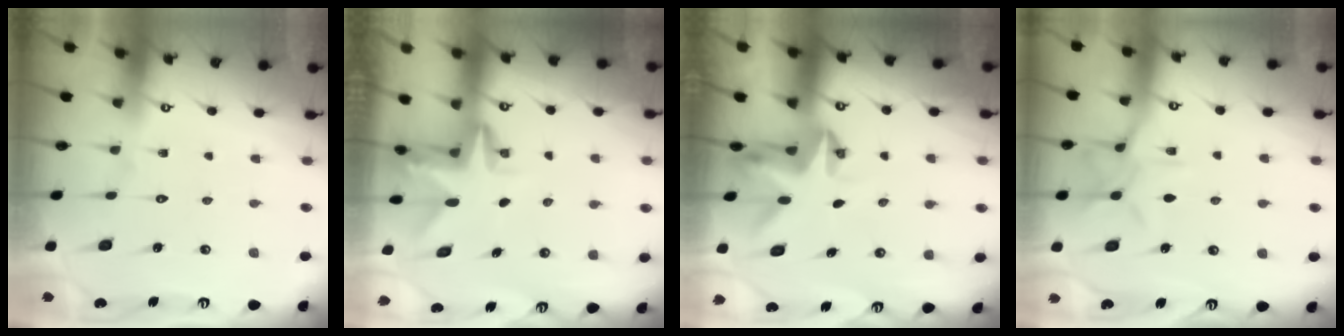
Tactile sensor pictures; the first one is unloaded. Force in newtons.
{"total": 2.9, "press": 2.9, "slide": 0.2}
{"total": 3.6, "press": 3.6, "slide": 0.3}
{"total": 9.4, "press": 9.4, "slide": 0.7}